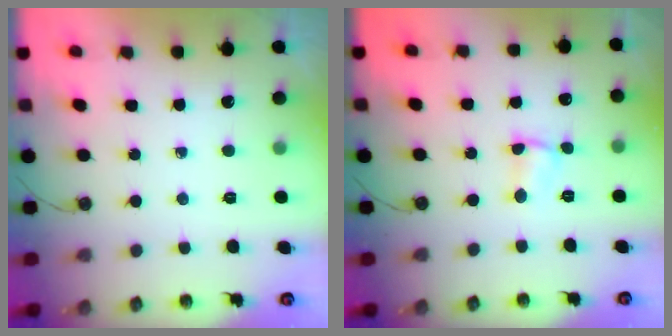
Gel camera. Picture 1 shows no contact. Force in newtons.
{"total": 2.7, "press": 2.7, "slide": 0.5}